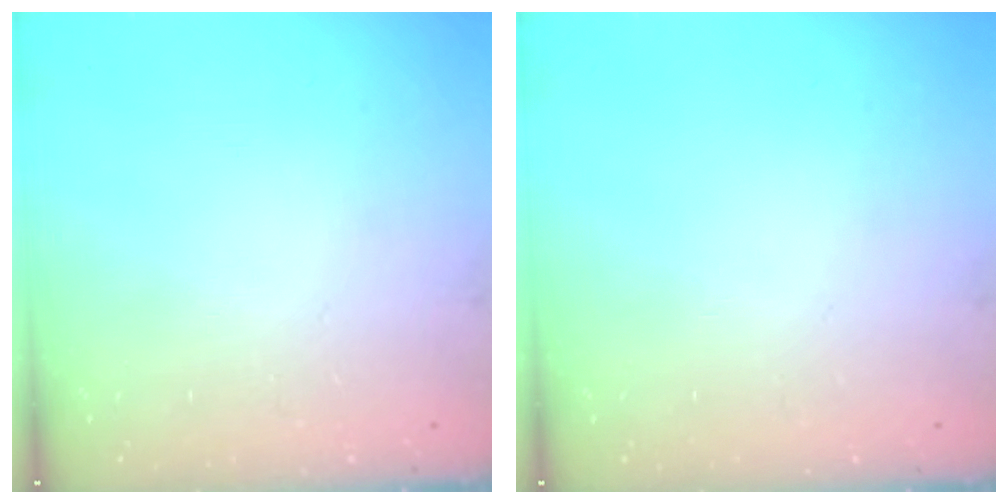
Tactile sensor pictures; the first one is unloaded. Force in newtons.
{"total": 0.0}